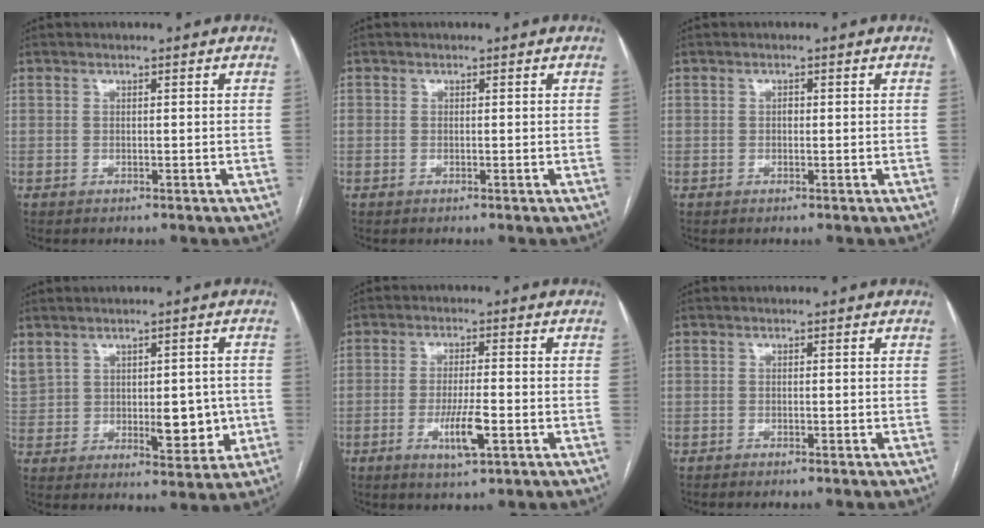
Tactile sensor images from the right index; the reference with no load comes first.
{"total": 0.0}
{"total": 0.7, "force": [0.0, 0.4, 0.5], "torque": [-0.006, 0.003, -0.004]}
{"total": 12.1, "force": [1.6, 7.0, 9.7], "torque": [-0.174, 0.012, 0.051]}
{"total": 6.2, "force": [-2.2, 0.8, 5.8], "torque": [-0.109, -0.010, -0.036]}
{"total": 0.6, "force": [-0.5, -0.1, 0.4], "torque": [-0.007, 0.000, -0.010]}